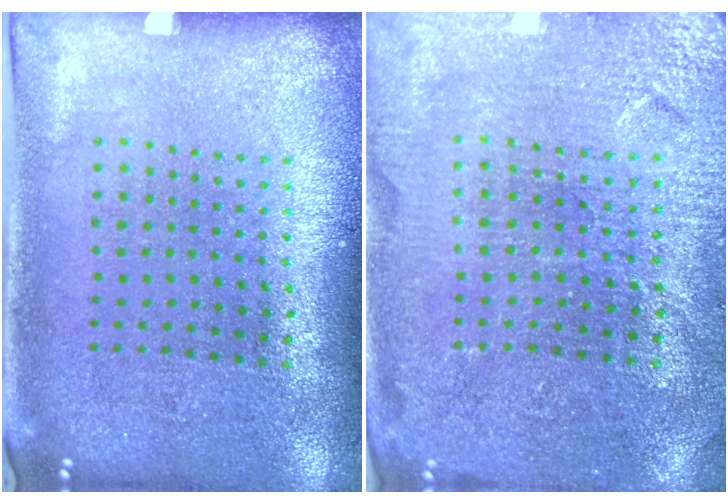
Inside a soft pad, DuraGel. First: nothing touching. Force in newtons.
{"total": 3.7, "press": 3.6, "slide": 1.0}